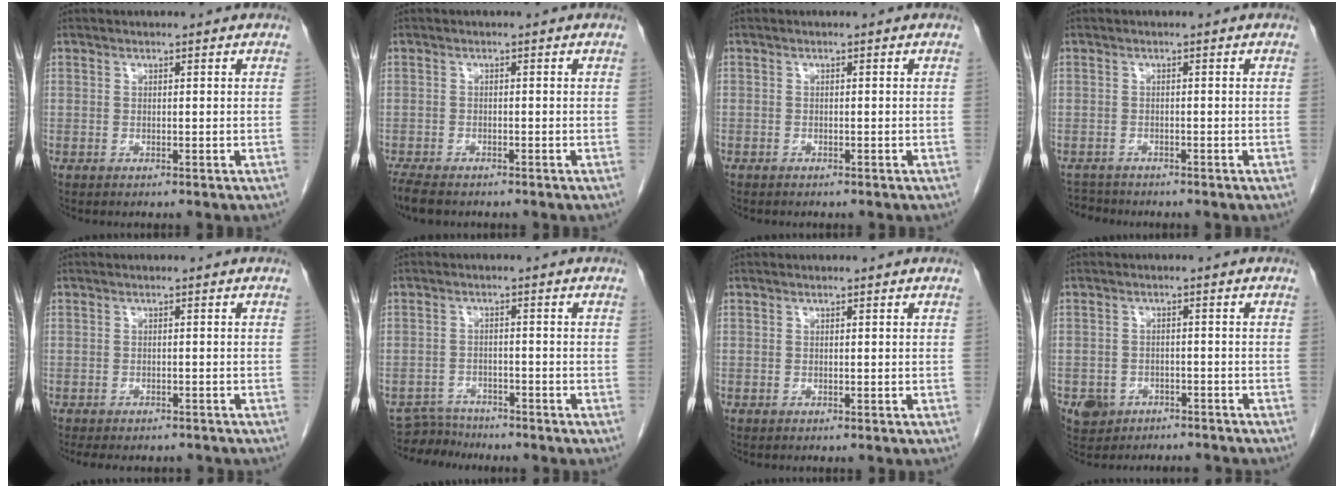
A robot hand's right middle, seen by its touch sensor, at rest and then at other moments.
{"total": 4.8, "force": [-3.9, 1.5, 2.3], "torque": [-0.043, -0.012, -0.062]}
{"total": 0.5, "force": [-0.4, 0.3, 0.1], "torque": [-0.005, 0.002, -0.007]}
{"total": 2.6, "force": [-2.5, 0.7, -0.4], "torque": [0.006, -0.008, -0.043]}
{"total": 8.5, "force": [-7.4, 2.9, 3.1], "torque": [-0.044, -0.003, -0.091]}
{"total": 4.5, "force": [-4.4, 0.9, -0.6], "torque": [0.010, -0.005, -0.075]}
{"total": 0.0}
{"total": 4.3, "force": [-3.2, 2.8, 0.5], "torque": [-0.011, 0.009, -0.046]}